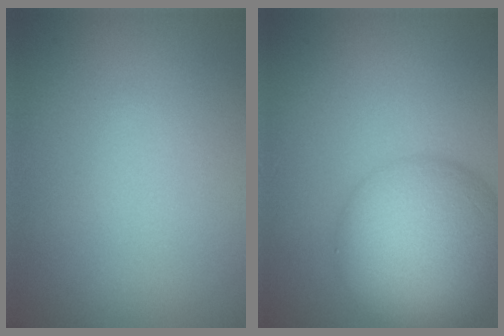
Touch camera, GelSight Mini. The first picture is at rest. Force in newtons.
{"total": 10.0, "press": 10.0, "slide": 0.5}